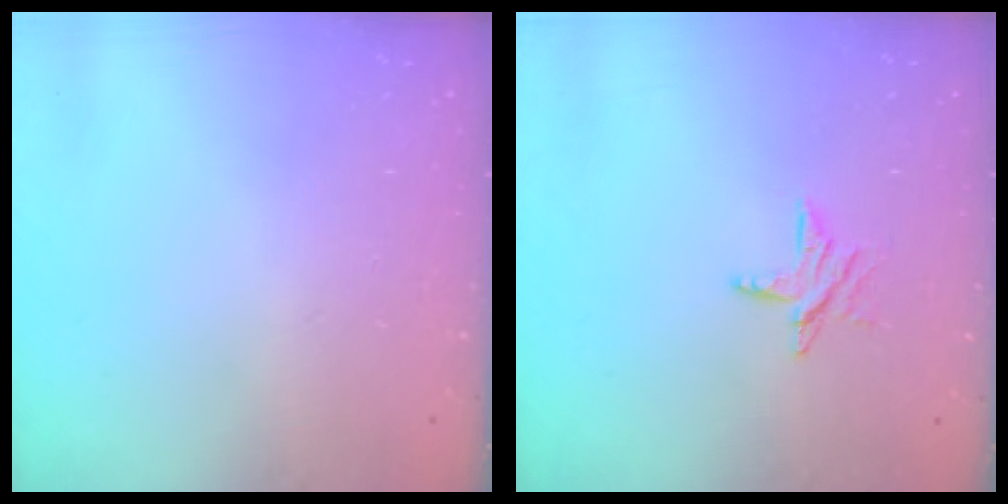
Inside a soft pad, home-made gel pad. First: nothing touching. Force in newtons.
{"total": 5.8, "press": 5.8, "slide": 0.5}